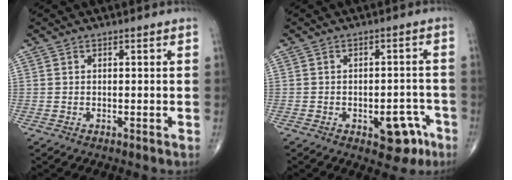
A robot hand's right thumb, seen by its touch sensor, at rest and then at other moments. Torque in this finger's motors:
{"motor_torque": [3.96, 1.05, 1.28, -1.48, 0.24]}